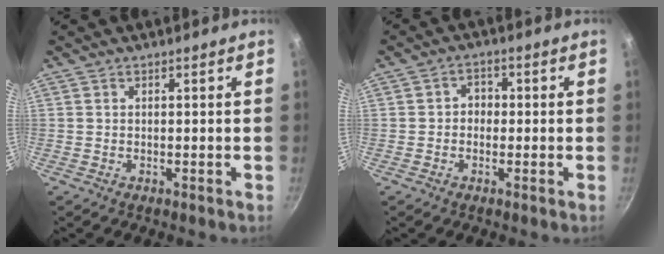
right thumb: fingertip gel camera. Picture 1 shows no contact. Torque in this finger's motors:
{"motor_torque": [-0.58, 0.06, 0.00, 0.20, 0.05]}